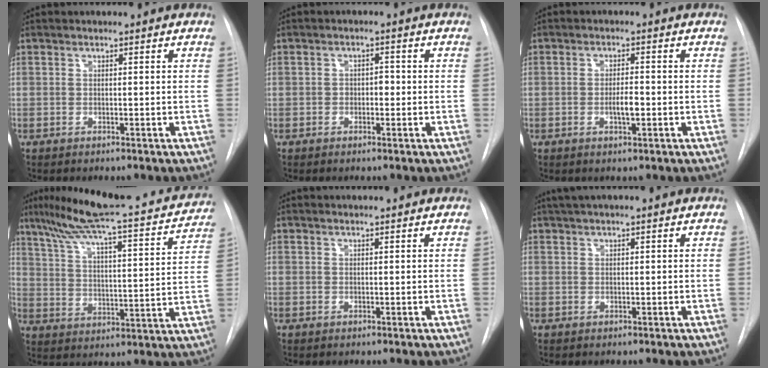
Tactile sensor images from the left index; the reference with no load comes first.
{"total": 1.9, "force": [-0.4, 1.2, 1.4], "torque": [-0.015, 0.006, -0.008]}
{"total": 2.8, "force": [-0.8, 0.7, 2.6], "torque": [-0.047, 0.002, -0.012]}
{"total": 24.5, "force": [21.0, 2.9, 12.3], "torque": [-0.194, -0.005, 0.283]}
{"total": 1.2, "force": [1.2, 0.0, 0.2], "torque": [-0.009, 0.014, 0.018]}
{"total": 3.4, "force": [2.6, 0.1, 2.1], "torque": [-0.034, 0.032, 0.045]}